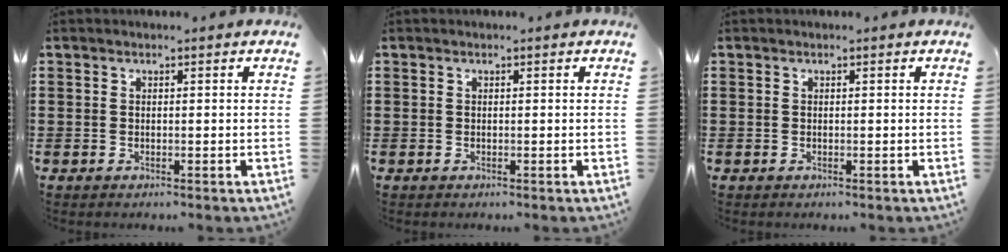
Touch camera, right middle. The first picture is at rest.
{"total": 0.0}
{"total": 0.0}